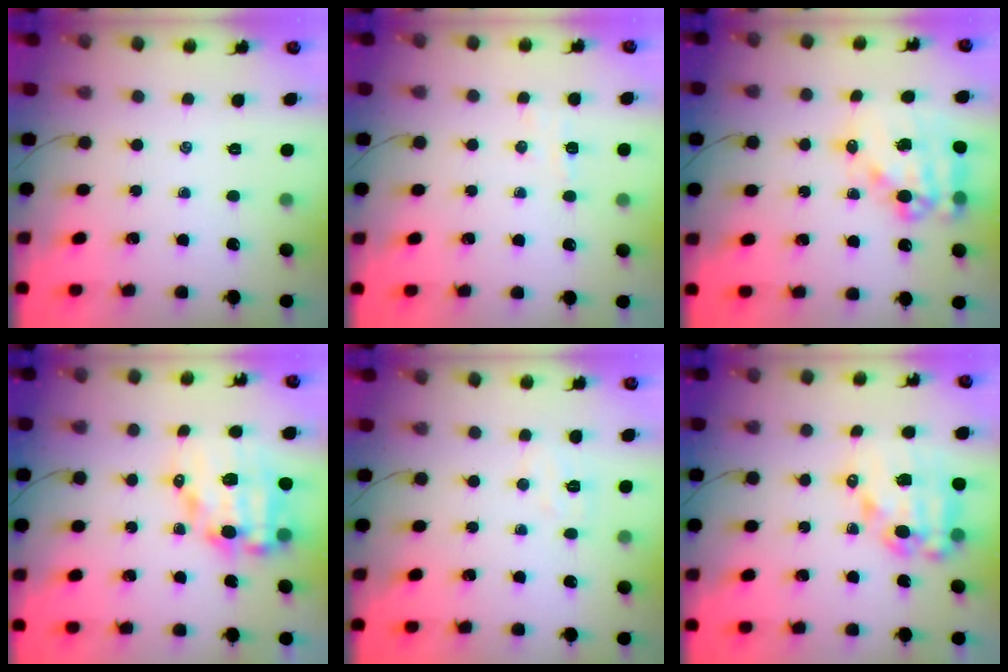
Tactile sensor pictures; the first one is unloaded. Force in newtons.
{"total": 4.2, "press": 4.1, "slide": 1.1}
{"total": 14.8, "press": 14.5, "slide": 3.1}
{"total": 12.3, "press": 12.0, "slide": 2.9}
{"total": 4.0, "press": 3.9, "slide": 0.8}
{"total": 12.7, "press": 12.4, "slide": 2.9}